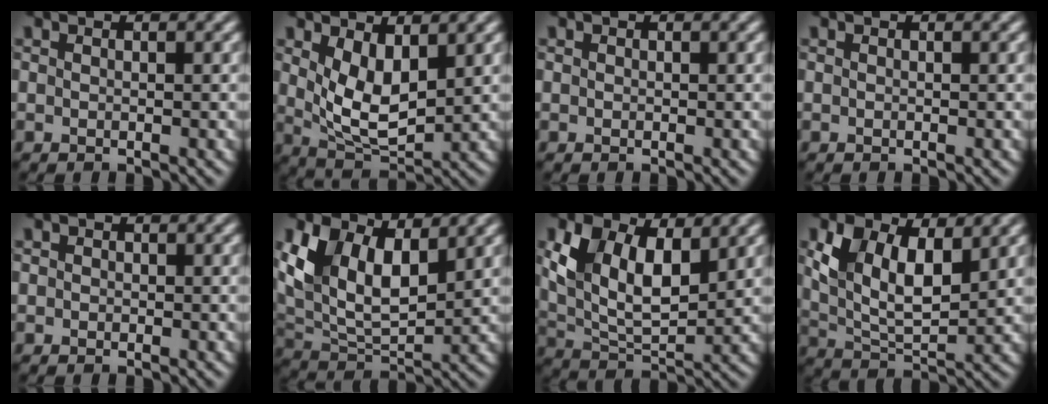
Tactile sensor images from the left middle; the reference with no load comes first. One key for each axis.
{"total": 5.2, "fx": 1.6, "fy": 2.7, "fz": 4.2, "tx": -0.090, "ty": -0.013, "tz": 0.038}
{"total": 0.0}
{"total": 0.0}
{"total": 0.6, "fx": 0.1, "fy": 0.5, "fz": 0.1, "tx": 0.003, "ty": -0.005, "tz": -0.002}
{"total": 8.8, "fx": 3.9, "fy": 4.8, "fz": 6.4, "tx": -0.135, "ty": -0.003, "tz": 0.070}
{"total": 8.9, "fx": 3.5, "fy": 4.9, "fz": 6.5, "tx": -0.137, "ty": -0.001, "tz": 0.062}
{"total": 7.9, "fx": 3.1, "fy": 4.3, "fz": 5.9, "tx": -0.122, "ty": -0.003, "tz": 0.056}